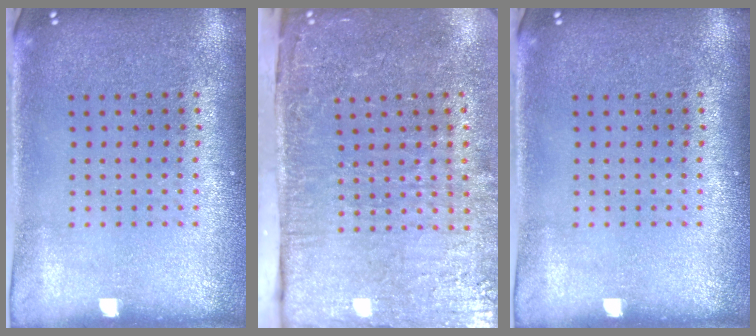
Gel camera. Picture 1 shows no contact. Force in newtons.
{"total": 5.1, "press": 4.1, "slide": 3.1}
{"total": 0.0}